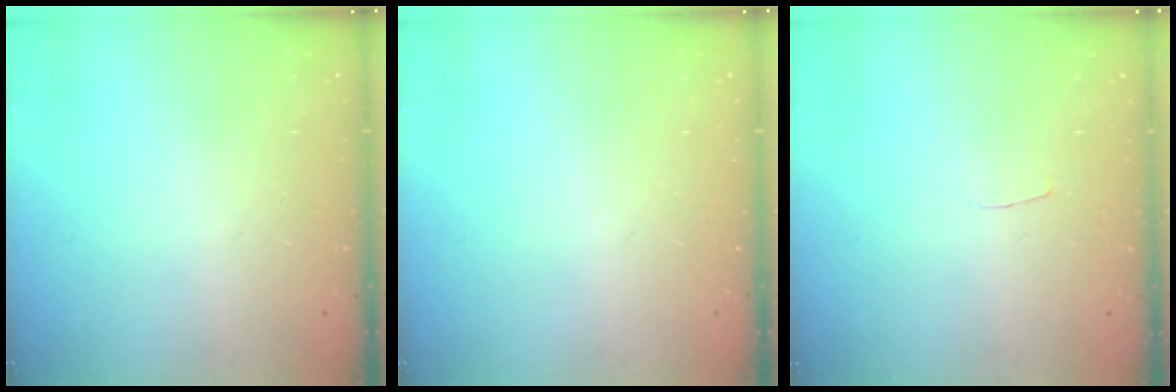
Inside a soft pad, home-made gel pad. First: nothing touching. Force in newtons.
{"total": 0.0}
{"total": 2.0, "press": 2.0, "slide": 0.2}